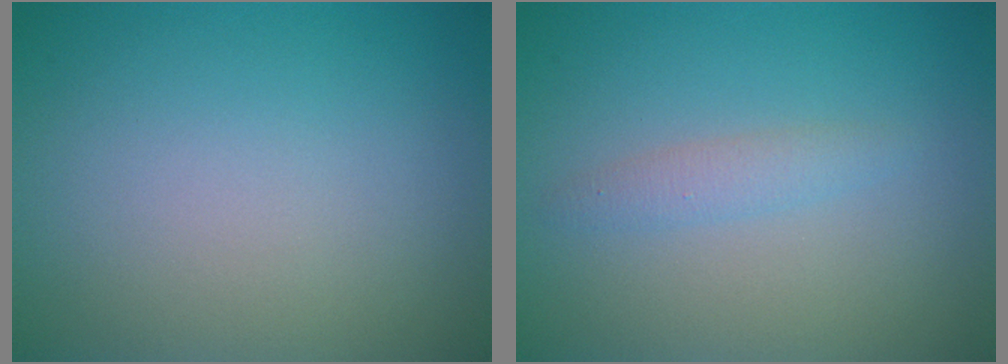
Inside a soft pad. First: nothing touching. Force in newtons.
{"total": 1.4, "press": 1.4, "slide": 0.0}